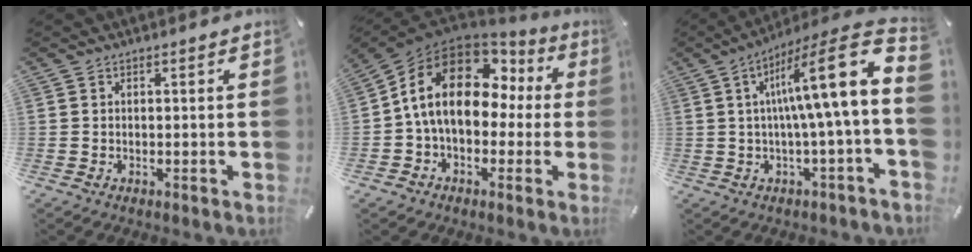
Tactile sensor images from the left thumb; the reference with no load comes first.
{"total": 18.1, "force": [3.8, 12.4, 12.6], "torque": [-0.242, -0.007, 0.062]}
{"total": 17.7, "force": [4.2, 1.9, 17.0], "torque": [-0.271, -0.035, 0.050]}